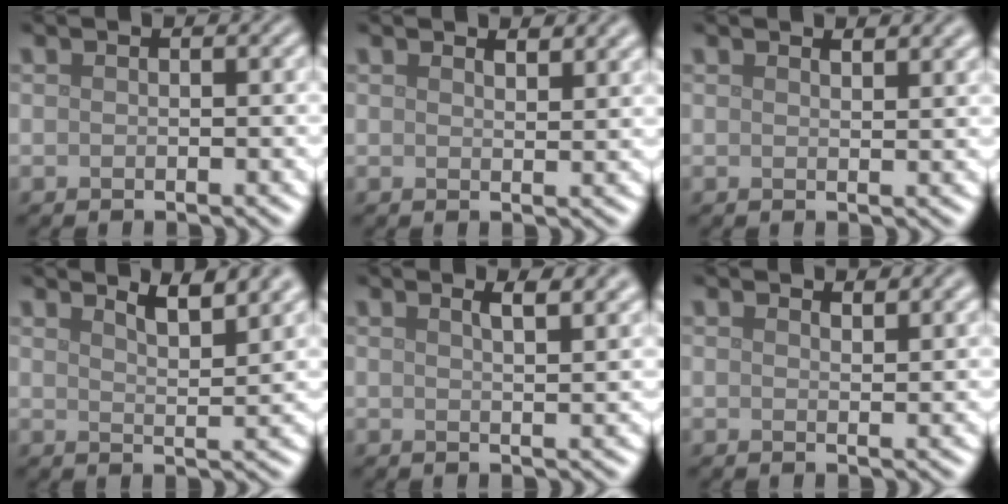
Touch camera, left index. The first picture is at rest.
{"total": 1.8, "force": [1.6, 0.4, 0.8], "torque": [-0.010, -0.001, 0.028]}
{"total": 1.5, "force": [1.3, 0.4, 0.7], "torque": [-0.006, 0.001, 0.020]}
{"total": 4.3, "force": [3.4, 1.0, 2.5], "torque": [-0.029, 0.014, 0.039]}
{"total": 3.6, "force": [2.3, 1.2, 2.6], "torque": [-0.016, 0.019, 0.015]}
{"total": 1.8, "force": [1.7, 0.3, 0.7], "torque": [-0.009, 0.000, 0.028]}